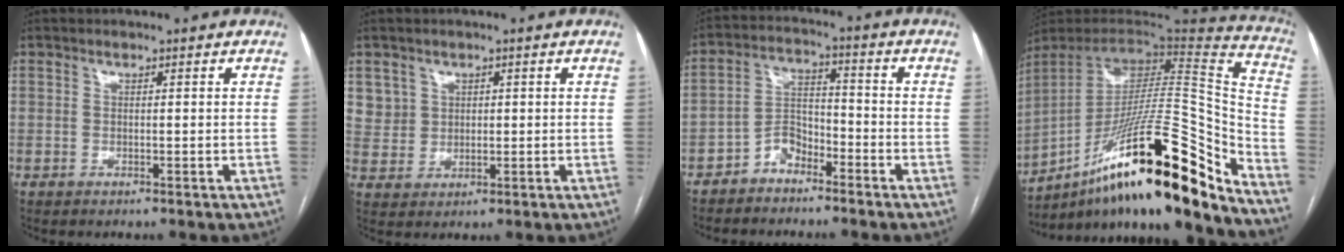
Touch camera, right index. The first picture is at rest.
{"total": 4.8, "force": [2.1, 4.2, 0.2], "torque": [0.003, 0.007, 0.046]}
{"total": 5.1, "force": [-3.8, 2.6, 2.2], "torque": [-0.039, 0.014, -0.076]}
{"total": 30.2, "force": [-19.4, 3.2, 23.0], "torque": [-0.309, 0.009, -0.316]}